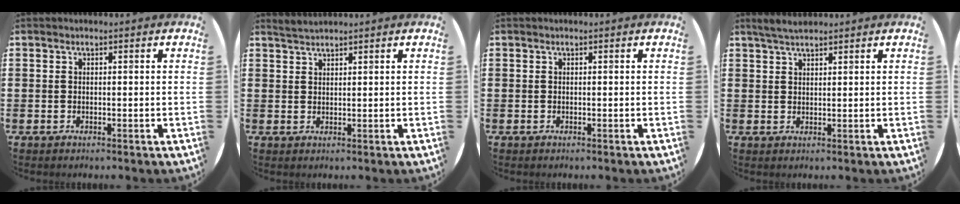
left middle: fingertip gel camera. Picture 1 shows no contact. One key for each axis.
{"total": 1.6, "fx": 1.6, "fy": 0.0, "fz": 0.2, "tx": -0.005, "ty": 0.003, "tz": 0.030}
{"total": 0.0}
{"total": 2.3, "fx": 2.1, "fy": 0.4, "fz": 0.9, "tx": -0.021, "ty": 0.005, "tz": 0.039}